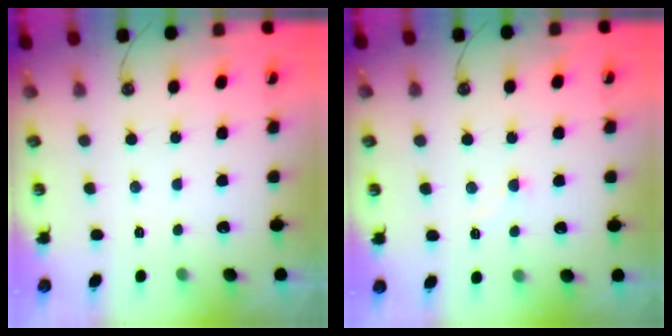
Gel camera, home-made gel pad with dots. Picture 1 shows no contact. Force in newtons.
{"total": 3.9, "press": 3.9, "slide": 0.4}